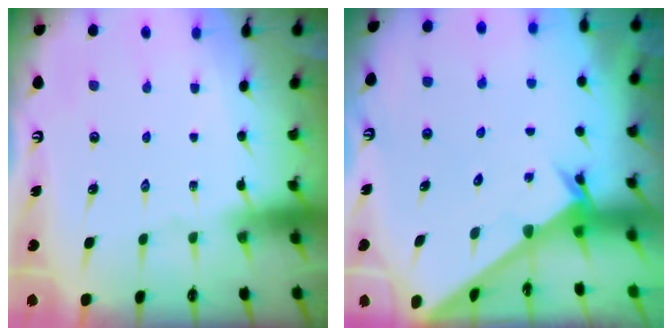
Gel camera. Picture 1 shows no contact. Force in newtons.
{"total": 2.4, "press": 2.4, "slide": 0.2}